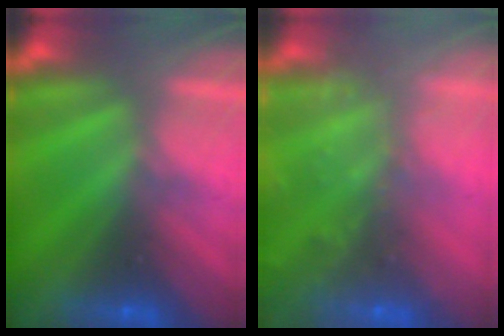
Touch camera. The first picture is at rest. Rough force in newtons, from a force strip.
{"total": 5.5}